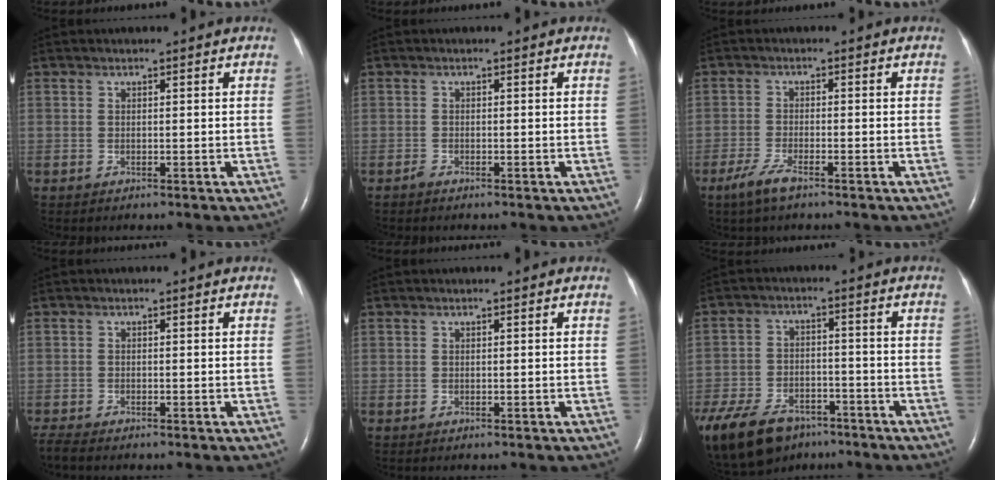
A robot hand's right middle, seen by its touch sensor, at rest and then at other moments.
{"total": 0.6, "force": [-0.6, 0.1, 0.2], "torque": [-0.010, -0.002, -0.013]}
{"total": 3.8, "force": [-2.7, 0.6, 2.6], "torque": [-0.066, -0.007, -0.052]}
{"total": 1.7, "force": [-1.6, -0.1, 0.5], "torque": [-0.018, -0.008, -0.034]}
{"total": 0.0}
{"total": 22.1, "force": [-14.5, 12.7, 10.7], "torque": [-0.315, -0.038, -0.227]}